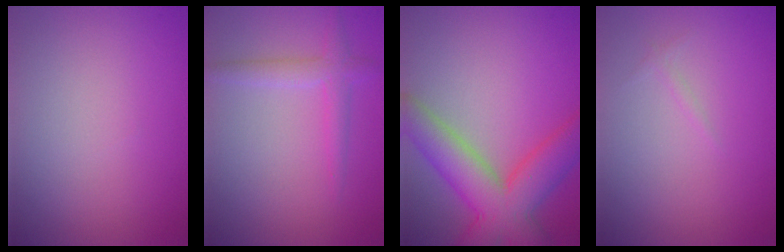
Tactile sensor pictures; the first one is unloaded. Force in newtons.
{"total": 2.2, "press": 2.2, "slide": 0.1}
{"total": 8.3, "press": 8.3, "slide": 0.4}
{"total": 0.5, "press": 0.5, "slide": 0.0}